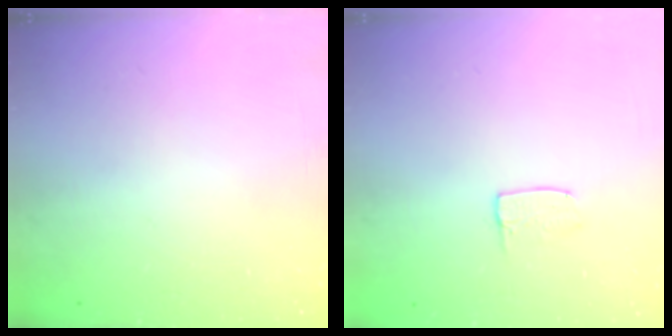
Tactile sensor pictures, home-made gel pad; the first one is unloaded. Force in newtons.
{"total": 3.4, "press": 3.3, "slide": 0.3}